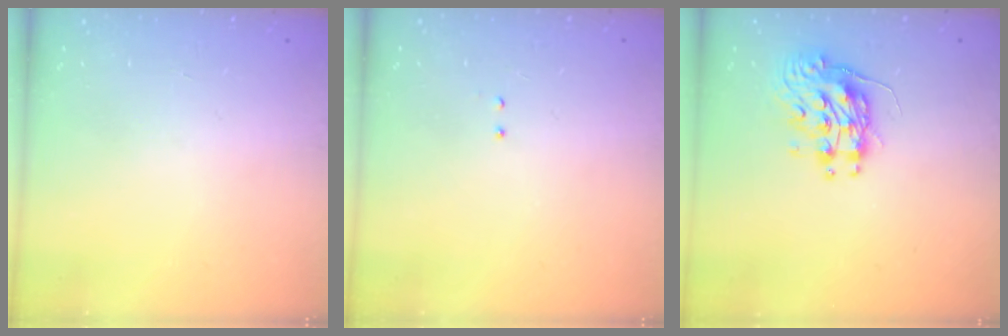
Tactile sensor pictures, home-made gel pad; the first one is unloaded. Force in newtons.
{"total": 2.1, "press": 2.0, "slide": 0.6}
{"total": 9.6, "press": 9.6, "slide": 0.4}